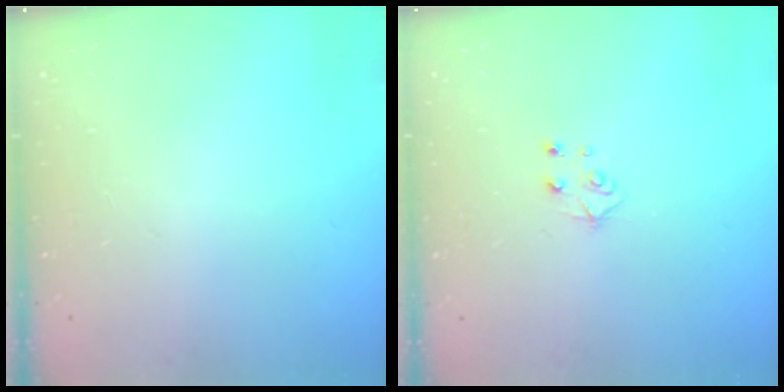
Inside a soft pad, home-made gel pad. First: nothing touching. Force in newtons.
{"total": 4.8, "press": 4.8, "slide": 0.4}